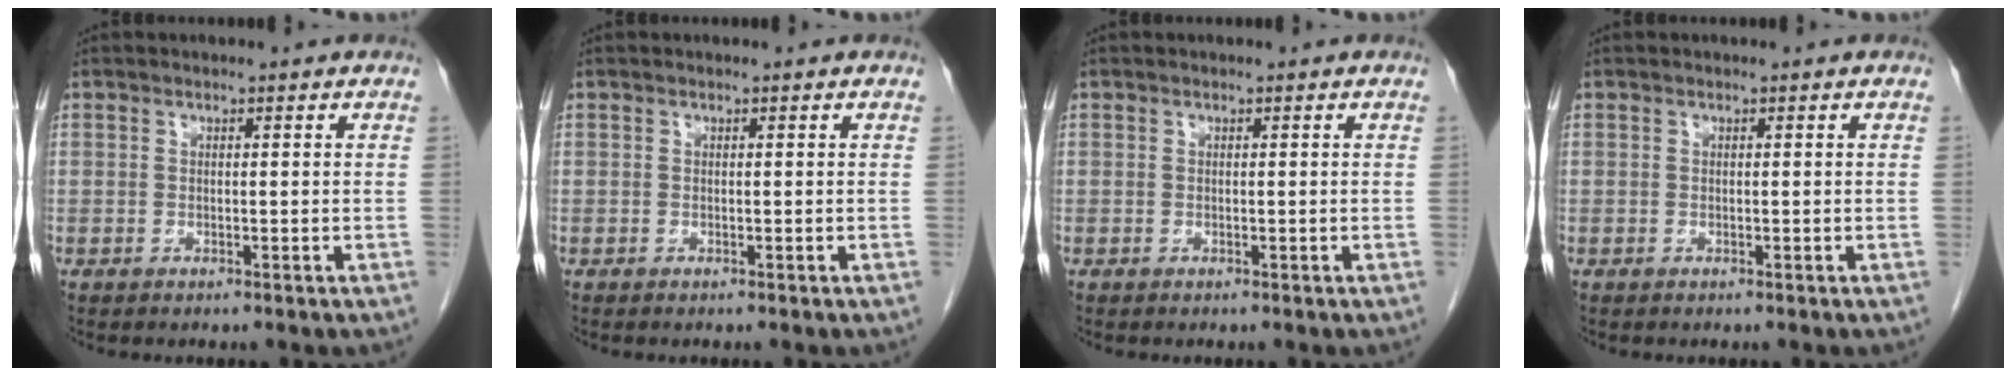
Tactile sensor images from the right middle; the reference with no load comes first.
{"total": 0.0}
{"total": 0.0}
{"total": 0.0}